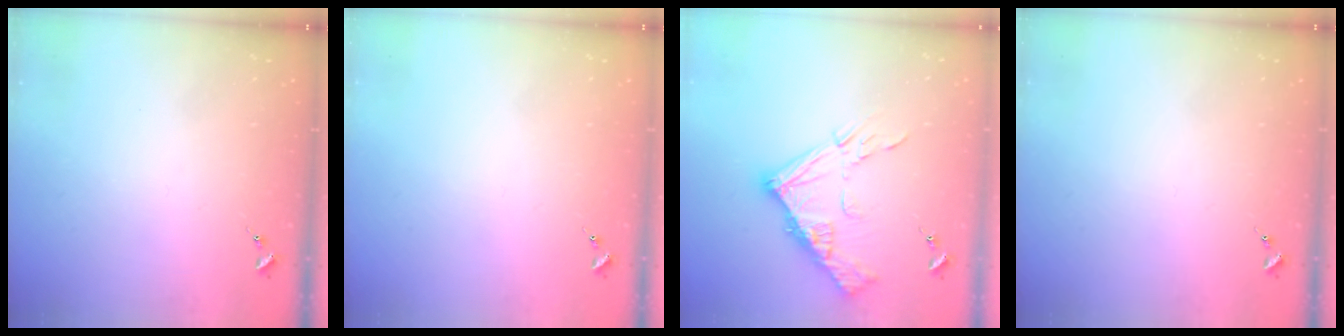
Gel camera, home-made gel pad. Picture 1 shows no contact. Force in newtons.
{"total": 0.0}
{"total": 14.5, "press": 14.4, "slide": 1.6}
{"total": 0.0}